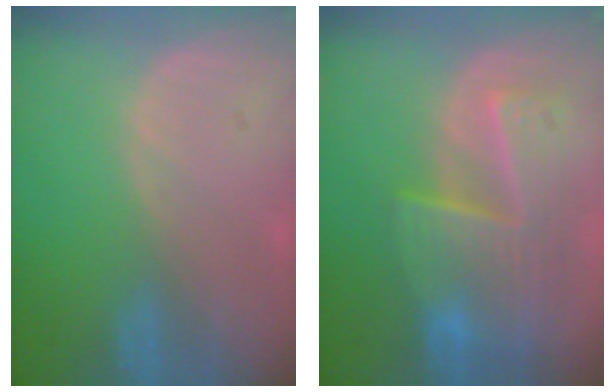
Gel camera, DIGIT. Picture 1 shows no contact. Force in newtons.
{"total": 9.5, "press": 8.4, "slide": 4.5}